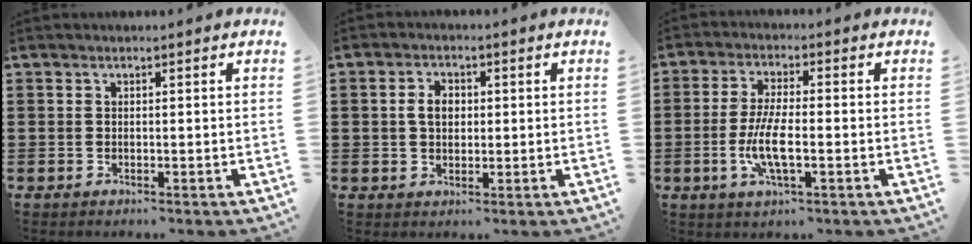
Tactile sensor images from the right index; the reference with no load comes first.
{"total": 3.2, "force": [0.3, 2.2, 2.4], "torque": [-0.052, 0.009, 0.003]}
{"total": 6.6, "force": [-1.8, 1.7, 6.1], "torque": [-0.129, -0.008, -0.038]}